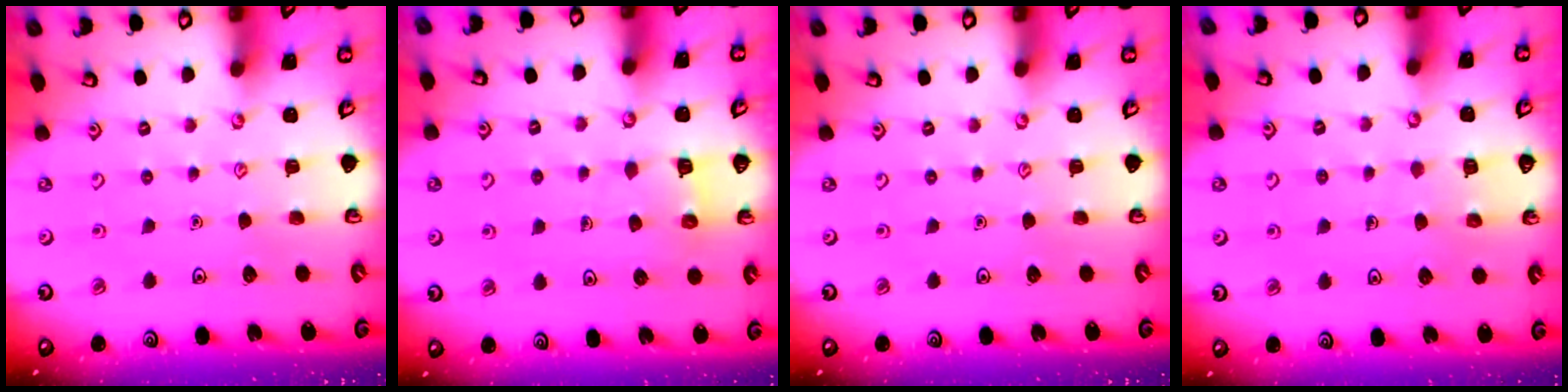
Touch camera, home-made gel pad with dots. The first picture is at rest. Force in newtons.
{"total": 4.5, "press": 4.5, "slide": 0.5}
{"total": 0.0}
{"total": 4.8, "press": 4.8, "slide": 0.4}